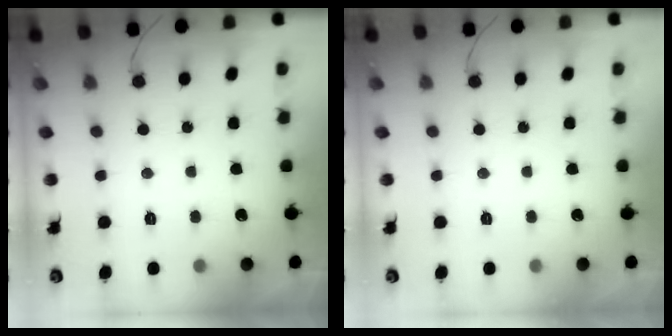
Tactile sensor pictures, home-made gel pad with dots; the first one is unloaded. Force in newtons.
{"total": 0.0}